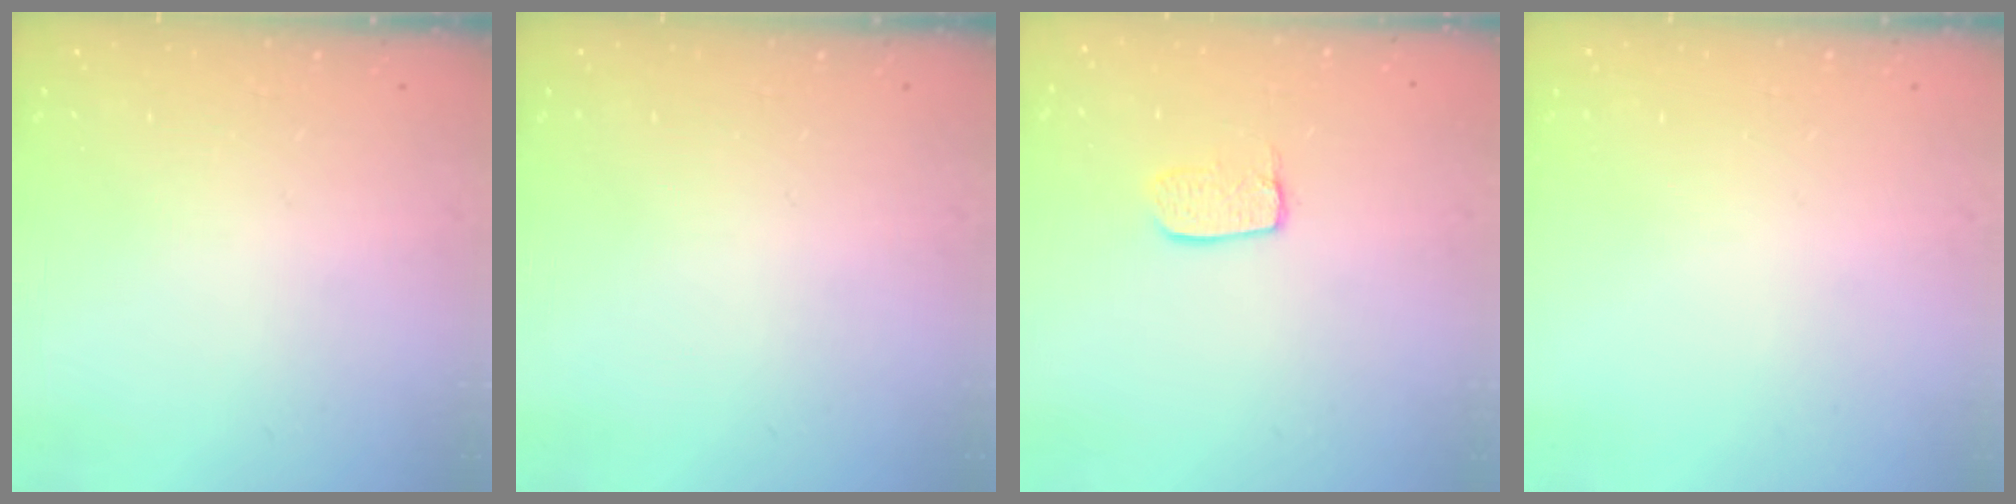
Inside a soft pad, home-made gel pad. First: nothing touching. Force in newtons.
{"total": 0.0}
{"total": 7.0, "press": 7.0, "slide": 0.5}
{"total": 0.0}